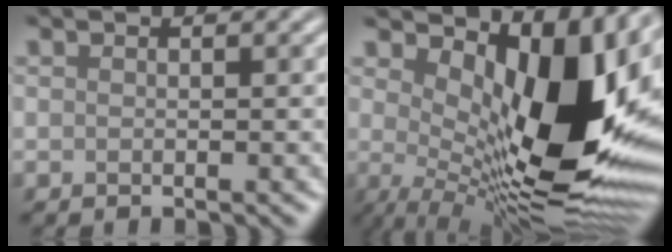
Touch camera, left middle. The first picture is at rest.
{"total": 13.9, "force": [2.0, 6.0, 12.3], "torque": [-0.173, -0.017, 0.040]}